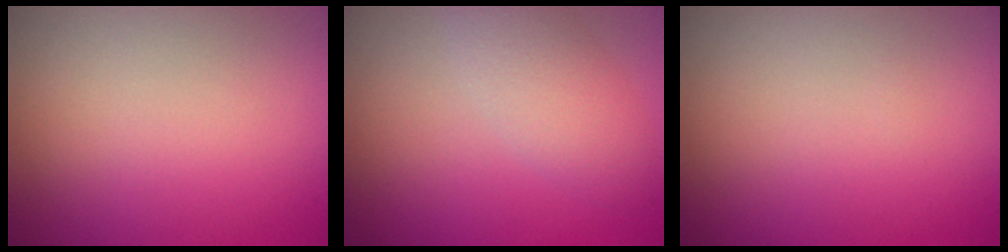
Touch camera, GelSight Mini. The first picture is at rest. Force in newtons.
{"total": 3.6, "press": 3.6, "slide": 0.3}
{"total": 0.0}